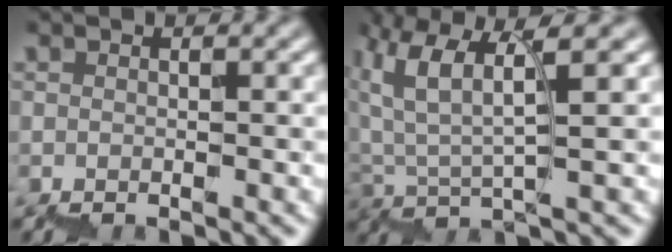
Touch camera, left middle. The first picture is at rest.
{"total": 4.8, "force": [3.7, 0.3, 3.0], "torque": [-0.076, 0.001, 0.072]}